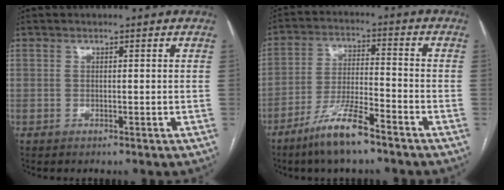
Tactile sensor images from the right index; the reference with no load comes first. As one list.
[{"total": 9.5, "force": [-6.6, 1.2, 6.6], "torque": [-0.132, -0.013, -0.125]}]